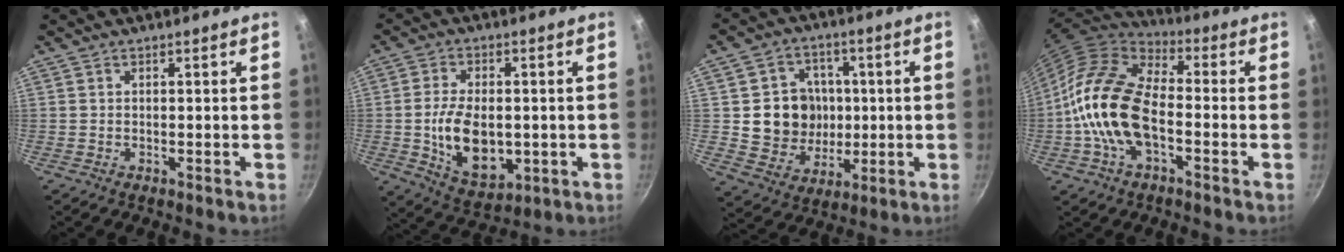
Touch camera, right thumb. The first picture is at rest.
{"total": 13.2, "force": [-1.1, 8.1, 10.3], "torque": [-0.166, -0.006, -0.006]}
{"total": 13.0, "force": [0.4, 11.7, 5.6], "torque": [-0.055, 0.003, 0.016]}
{"total": 17.8, "force": [-3.5, 9.8, 14.5], "torque": [-0.255, 0.036, -0.080]}